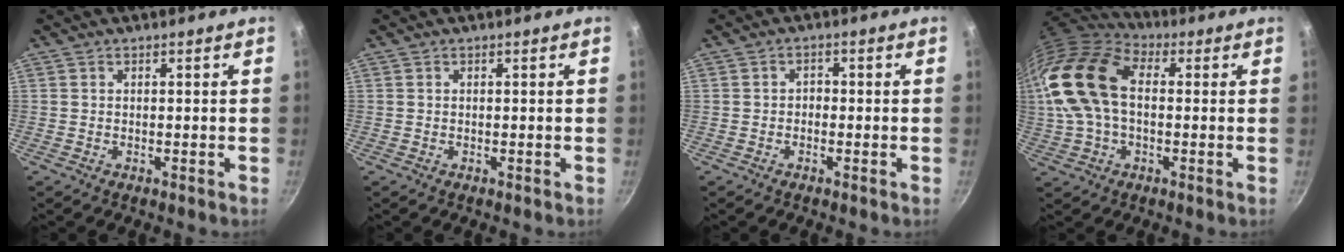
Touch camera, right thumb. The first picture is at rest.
{"total": 0.0}
{"total": 1.5, "force": [-0.6, 1.2, 0.7], "torque": [-0.006, 0.008, -0.013]}
{"total": 22.1, "force": [2.1, 14.1, 16.9], "torque": [-0.363, 0.033, 0.028]}